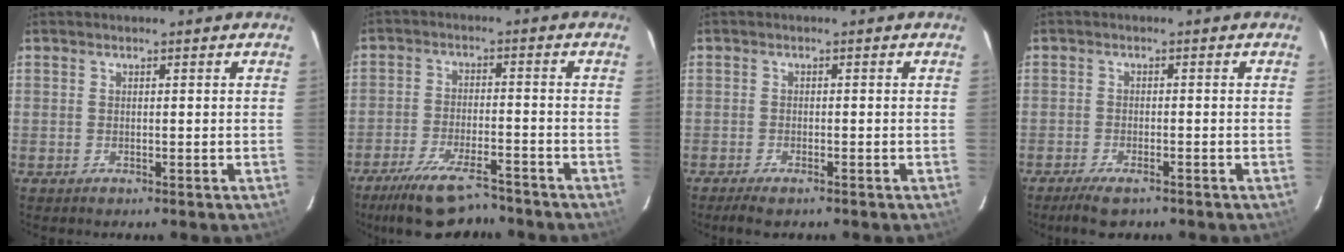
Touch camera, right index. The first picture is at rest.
{"total": 12.7, "force": [-10.5, 3.4, 6.2], "torque": [-0.147, -0.019, -0.178]}
{"total": 3.1, "force": [-2.4, 0.7, 1.7], "torque": [-0.043, -0.008, -0.044]}
{"total": 4.7, "force": [-3.7, 1.3, 2.7], "torque": [-0.067, -0.010, -0.067]}